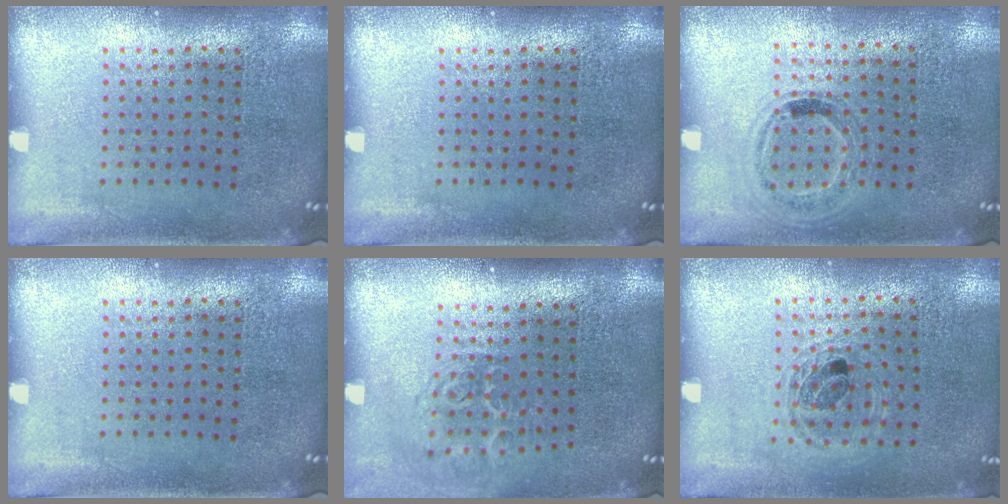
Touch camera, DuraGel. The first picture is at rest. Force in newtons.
{"total": 0.0}
{"total": 1.1, "press": 0.9, "slide": 0.6}
{"total": 0.0}
{"total": 1.8, "press": 1.2, "slide": 1.4}
{"total": 1.0, "press": 0.9, "slide": 0.2}